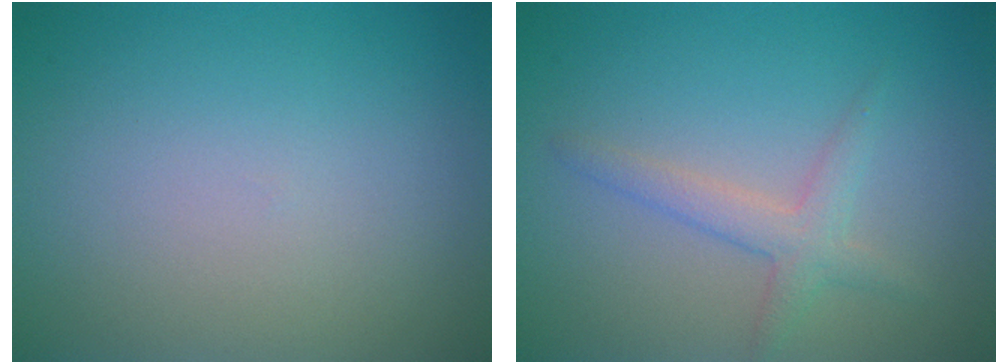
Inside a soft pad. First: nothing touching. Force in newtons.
{"total": 2.3, "press": 2.3, "slide": 0.1}